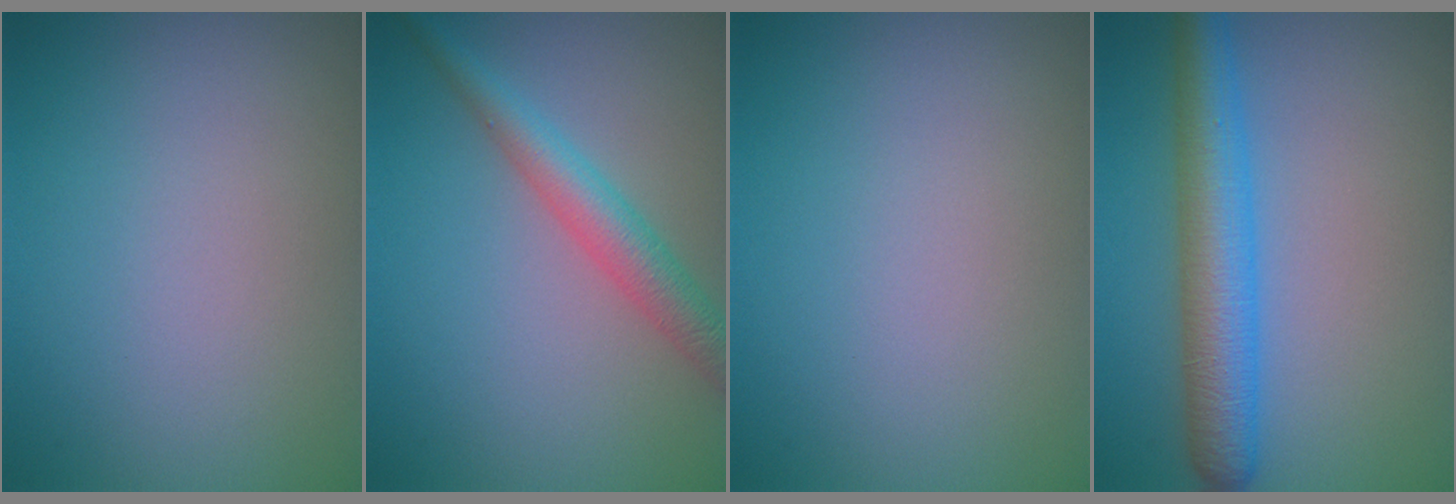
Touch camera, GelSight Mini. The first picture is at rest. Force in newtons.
{"total": 3.6, "press": 3.6, "slide": 0.1}
{"total": 0.0}
{"total": 5.7, "press": 5.7, "slide": 0.2}